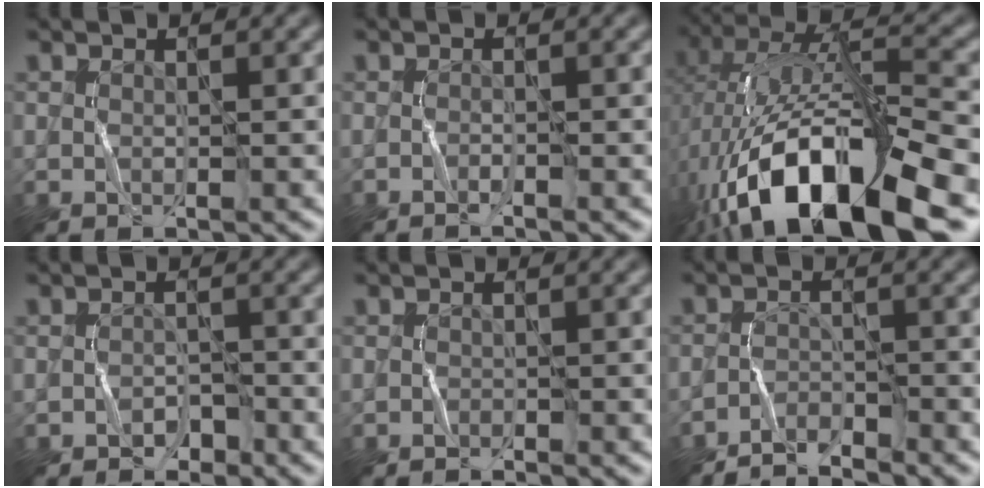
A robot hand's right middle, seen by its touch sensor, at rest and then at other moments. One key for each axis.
{"total": 0.7, "fx": -0.7, "fy": -0.2, "fz": 0.1, "tx": -0.002, "ty": 0.003, "tz": -0.014}
{"total": 16.1, "fx": -7.1, "fy": 6.4, "fz": 13.0, "tx": -0.247, "ty": 0.011, "tz": -0.121}
{"total": 1.3, "fx": -1.2, "fy": 0.5, "fz": 0.0, "tx": 0.002, "ty": 0.007, "tz": -0.020}
{"total": 0.6, "fx": -0.6, "fy": -0.2, "fz": -0.1, "tx": 0.003, "ty": 0.002, "tz": -0.012}
{"total": 2.8, "fx": -2.8, "fy": 0.0, "fz": 0.4, "tx": -0.004, "ty": 0.009, "tz": -0.055}